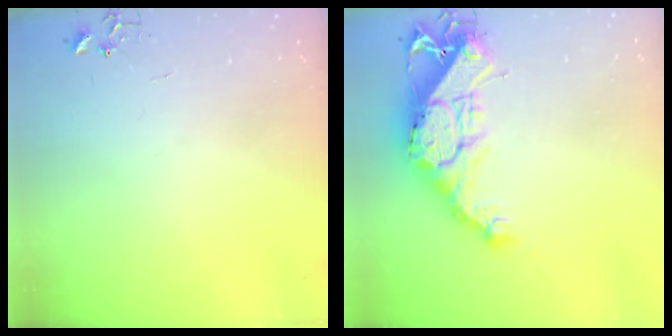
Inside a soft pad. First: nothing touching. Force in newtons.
{"total": 19.1, "press": 19.1, "slide": 1.5}